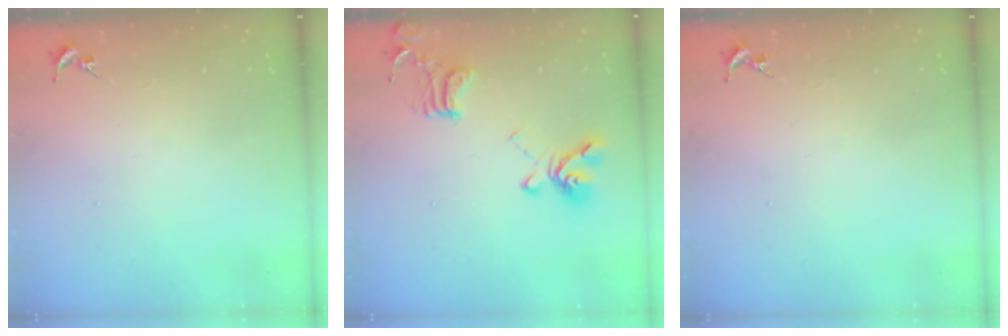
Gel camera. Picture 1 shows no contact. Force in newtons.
{"total": 16.5, "press": 16.4, "slide": 1.6}
{"total": 0.0}